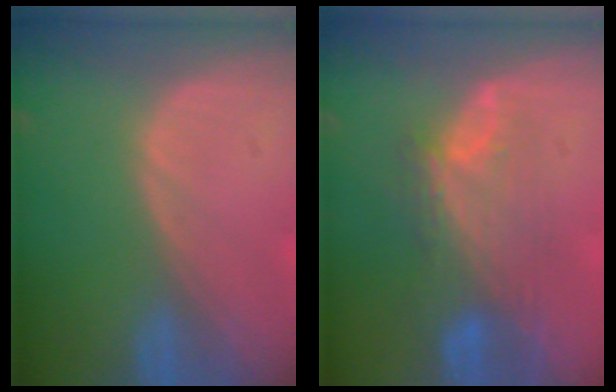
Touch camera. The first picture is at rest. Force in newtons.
{"total": 7.8, "press": 7.4, "slide": 2.7}